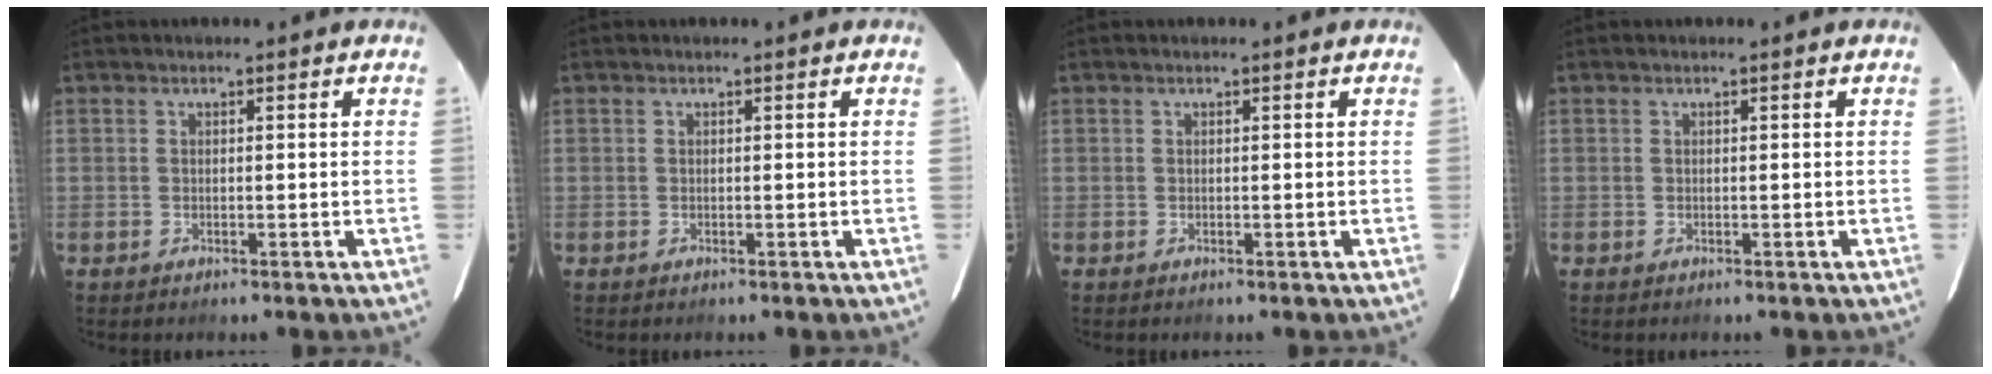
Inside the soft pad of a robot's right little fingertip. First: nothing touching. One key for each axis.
{"total": 0.0}
{"total": 0.0}
{"total": 0.0}